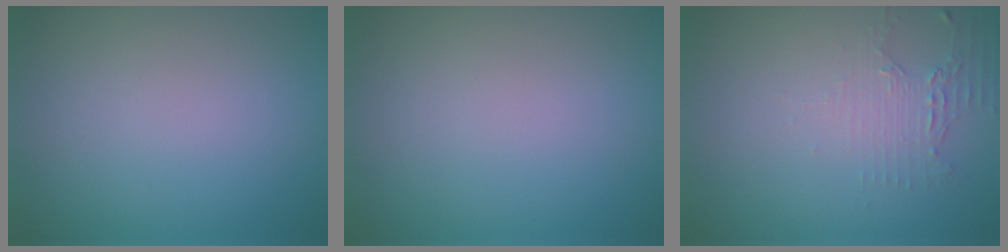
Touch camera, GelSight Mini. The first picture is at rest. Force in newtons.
{"total": 0.0}
{"total": 2.3, "press": 1.7, "slide": 1.5}